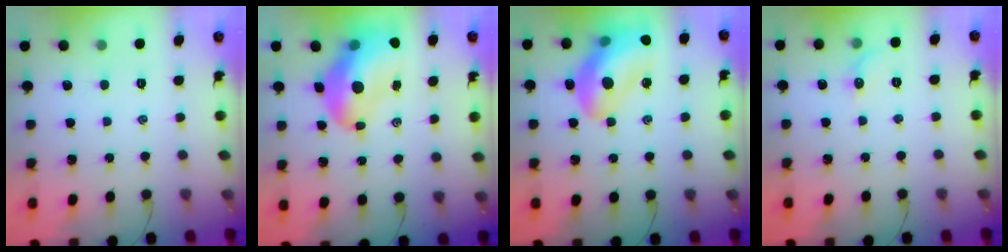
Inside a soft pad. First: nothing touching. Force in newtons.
{"total": 15.0, "press": 14.3, "slide": 4.2}
{"total": 19.5, "press": 19.2, "slide": 3.5}
{"total": 5.3, "press": 5.1, "slide": 1.4}